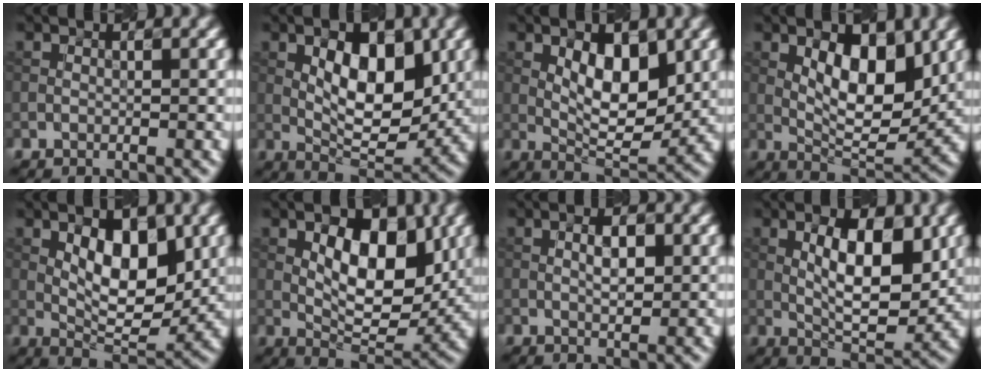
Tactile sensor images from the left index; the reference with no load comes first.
{"total": 7.7, "force": [1.4, 3.7, 6.5], "torque": [-0.095, -0.002, 0.023]}
{"total": 6.1, "force": [1.3, 2.6, 5.4], "torque": [-0.077, -0.004, 0.023]}
{"total": 7.1, "force": [1.9, 3.0, 6.1], "torque": [-0.090, -0.004, 0.030]}
{"total": 6.8, "force": [1.6, 3.0, 6.0], "torque": [-0.087, -0.003, 0.025]}
{"total": 8.9, "force": [2.0, 4.6, 7.4], "torque": [-0.112, -0.005, 0.031]}
{"total": 2.4, "force": [0.4, 0.9, 2.1], "torque": [-0.038, 0.003, 0.007]}
{"total": 7.4, "force": [1.4, 3.0, 6.6], "torque": [-0.098, -0.004, 0.025]}